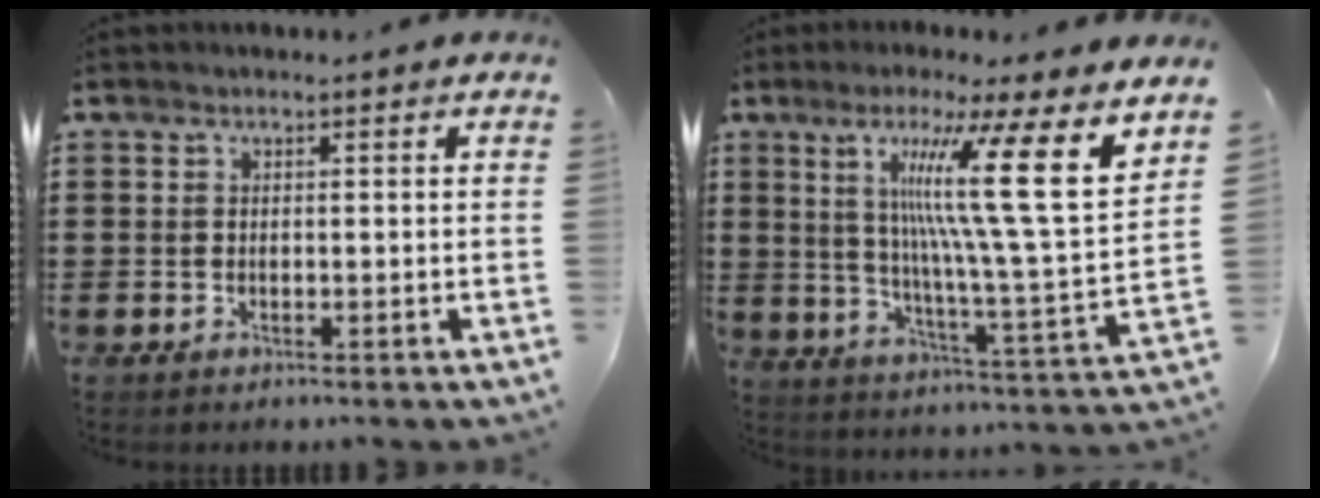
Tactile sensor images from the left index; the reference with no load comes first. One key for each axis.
{"total": 16.9, "fx": 7.8, "fy": 1.2, "fz": 14.9, "tx": -0.267, "ty": -0.037, "tz": 0.112}